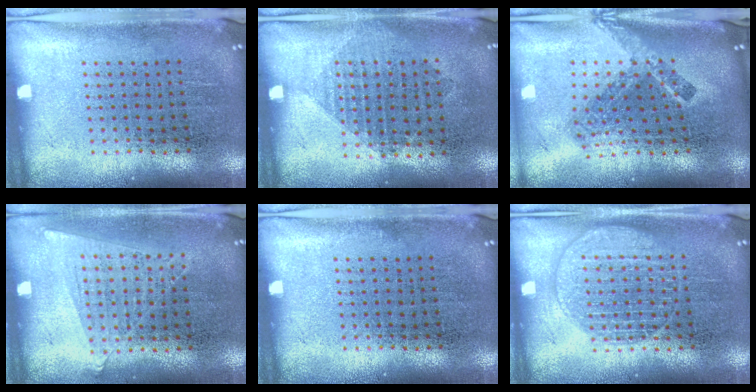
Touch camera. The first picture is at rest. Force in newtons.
{"total": 1.0, "press": 0.9, "slide": 0.5}
{"total": 2.4, "press": 1.6, "slide": 1.8}
{"total": 1.1, "press": 1.0, "slide": 0.5}
{"total": 0.0}
{"total": 2.7, "press": 2.7, "slide": 0.5}